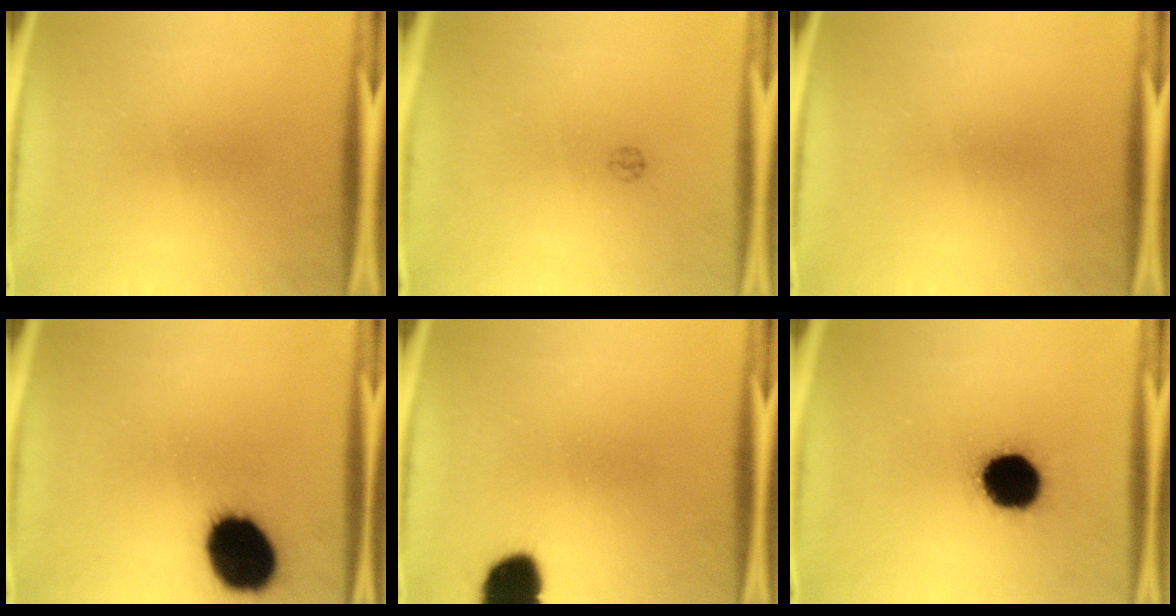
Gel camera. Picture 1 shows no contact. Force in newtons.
{"total": 1.0}
{"total": 0.0}
{"total": 18.3}
{"total": 8.6}
{"total": 16.6}